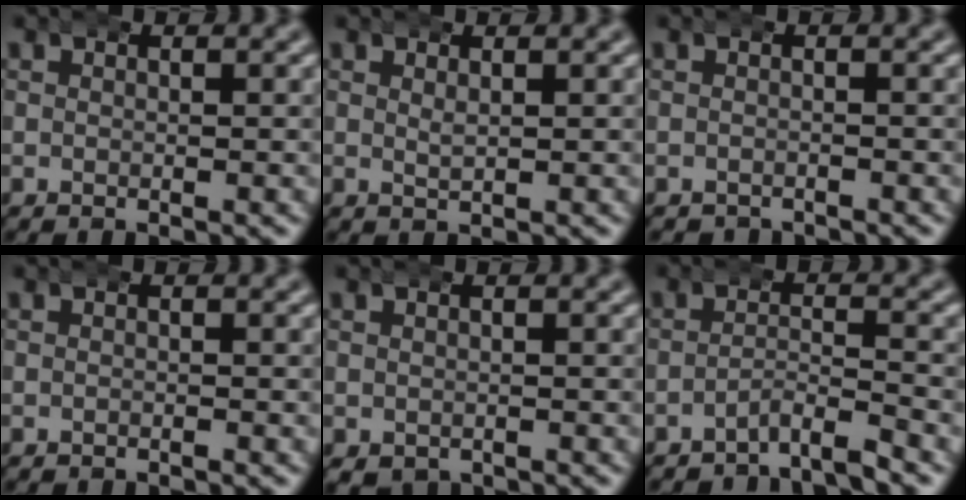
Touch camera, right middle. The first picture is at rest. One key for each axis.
{"total": 1.1, "fx": 0.7, "fy": 0.5, "fz": 0.8, "tx": -0.014, "ty": -0.001, "tz": 0.012}
{"total": 1.7, "fx": -1.6, "fy": 0.4, "fz": -0.1, "tx": 0.003, "ty": -0.007, "tz": -0.022}
{"total": 0.0}
{"total": 2.3, "fx": -1.2, "fy": 1.7, "fz": 0.9, "tx": -0.022, "ty": -0.014, "tz": -0.011}
{"total": 2.3, "fx": -2.0, "fy": 0.2, "fz": 1.0, "tx": -0.012, "ty": 0.003, "tz": -0.043}